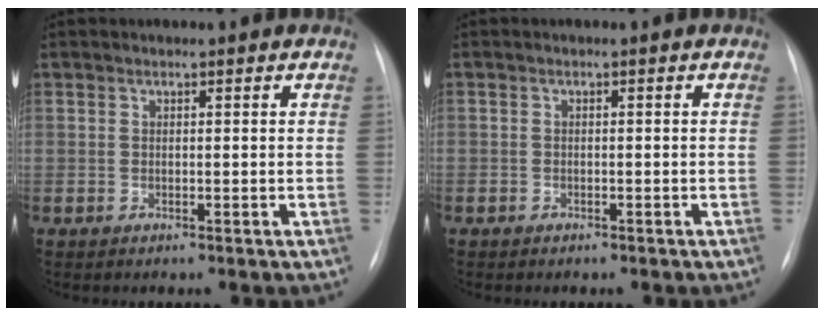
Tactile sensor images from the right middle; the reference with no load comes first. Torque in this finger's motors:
{"motor_torque": [1.12, -1.01, -0.18, -0.21]}